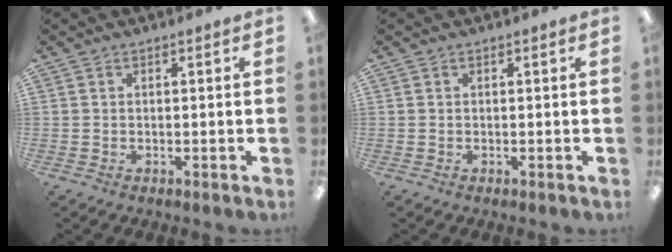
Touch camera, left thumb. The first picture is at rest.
{"total": 0.0}